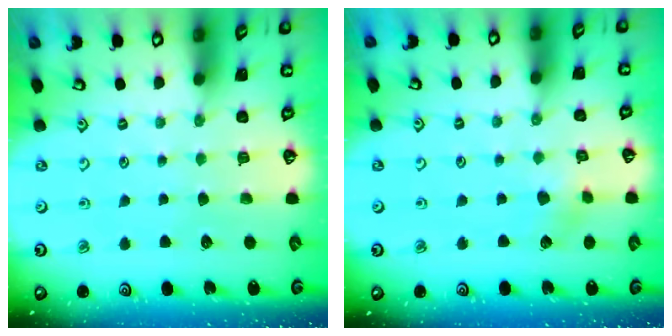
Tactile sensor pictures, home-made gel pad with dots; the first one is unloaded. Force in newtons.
{"total": 3.4, "press": 3.4, "slide": 0.4}